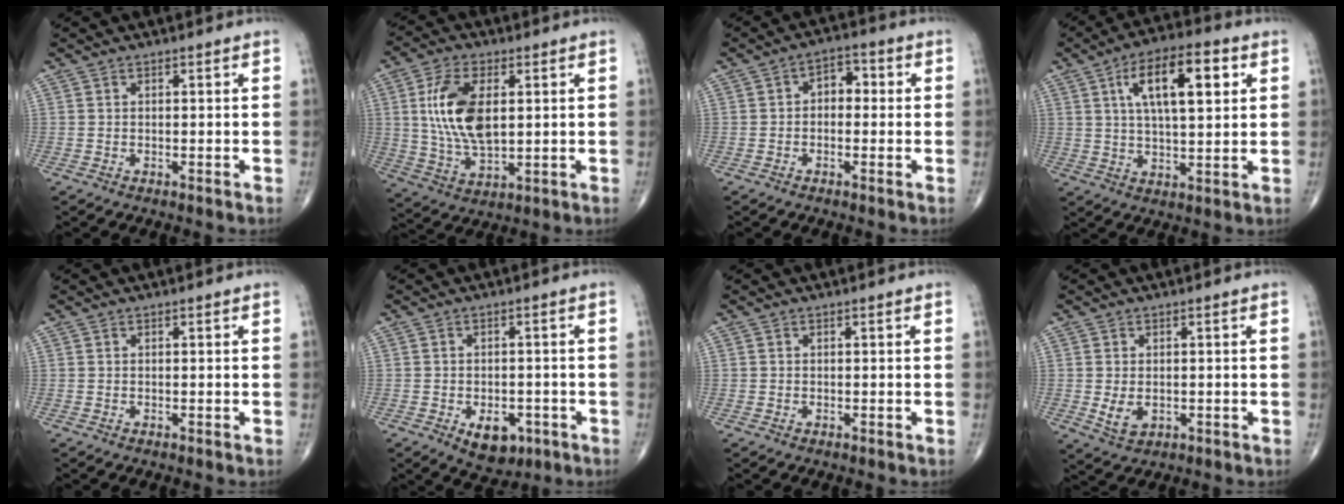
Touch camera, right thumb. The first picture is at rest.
{"total": 13.5, "force": [2.4, 6.9, 11.3], "torque": [-0.217, -0.010, 0.052]}
{"total": 4.9, "force": [0.2, 3.3, 3.5], "torque": [-0.025, 0.019, -0.010]}
{"total": 14.2, "force": [4.7, 5.5, 12.2], "torque": [-0.188, 0.001, 0.076]}
{"total": 0.0}
{"total": 6.8, "force": [-2.8, 4.3, 4.4], "torque": [-0.042, 0.010, -0.029]}
{"total": 0.0}
{"total": 3.9, "force": [-0.4, 2.6, 2.8], "torque": [-0.046, -0.007, 0.002]}